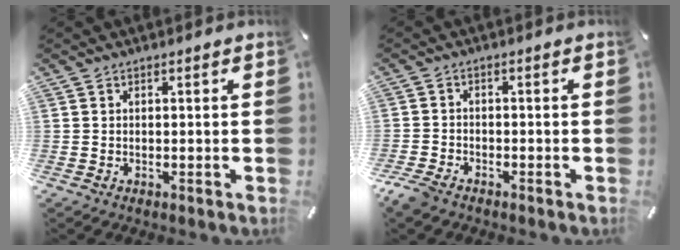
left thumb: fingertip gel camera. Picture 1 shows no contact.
{"total": 3.3, "force": [-2.7, 1.4, 1.1], "torque": [-0.037, 0.008, -0.057]}